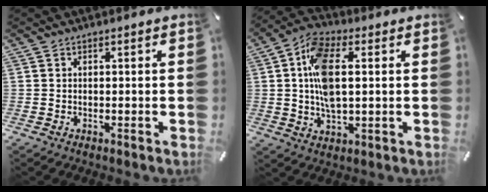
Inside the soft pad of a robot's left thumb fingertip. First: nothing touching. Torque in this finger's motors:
{"motor_torque": [0.40, 0.02, 0.59, 0.31, 0.10]}